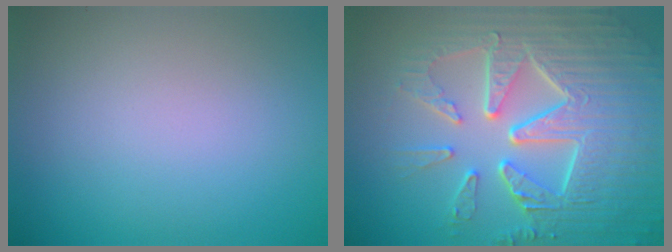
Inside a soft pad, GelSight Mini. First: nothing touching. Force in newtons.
{"total": 9.7, "press": 6.5, "slide": 7.2}